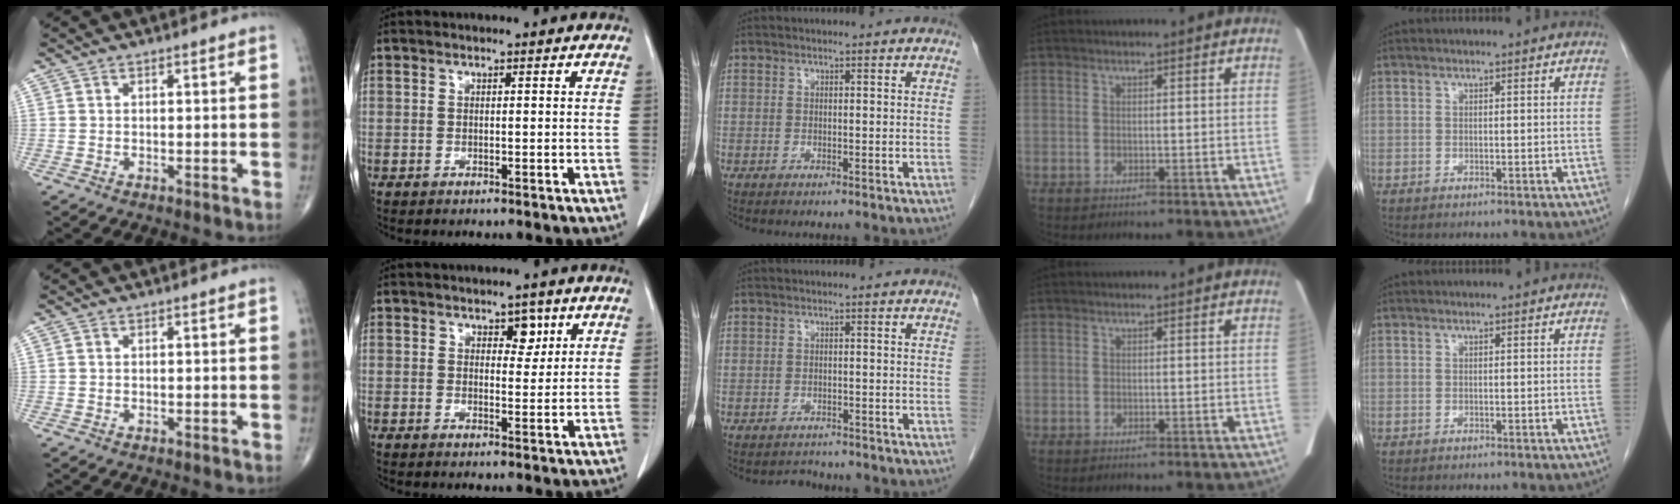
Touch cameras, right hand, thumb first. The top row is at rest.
{"index": {"total": 2.9, "force": [1.5, 1.7, 1.8], "torque": [-0.017, 0.001, 0.024]}, "middle": {"total": 1.8, "force": [-1.6, 0.6, -0.4], "torque": [0.002, -0.005, -0.025]}}